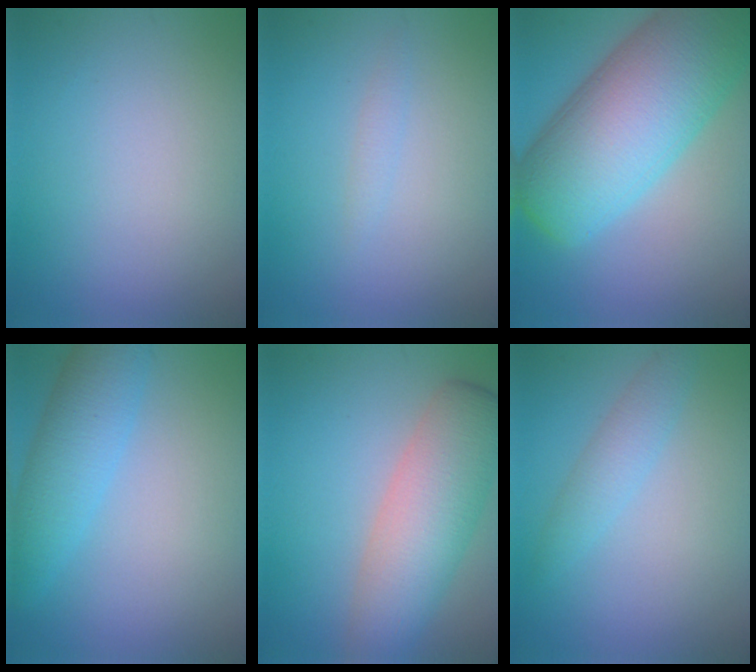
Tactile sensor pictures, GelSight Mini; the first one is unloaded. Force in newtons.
{"total": 0.8, "press": 0.8, "slide": 0.0}
{"total": 13.9, "press": 13.8, "slide": 0.7}
{"total": 4.9, "press": 4.9, "slide": 0.0}
{"total": 7.2, "press": 7.2, "slide": 0.4}
{"total": 2.2, "press": 2.2, "slide": 0.1}